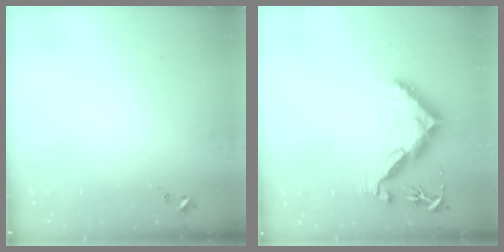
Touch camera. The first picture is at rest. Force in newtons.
{"total": 10.5, "press": 10.4, "slide": 1.1}